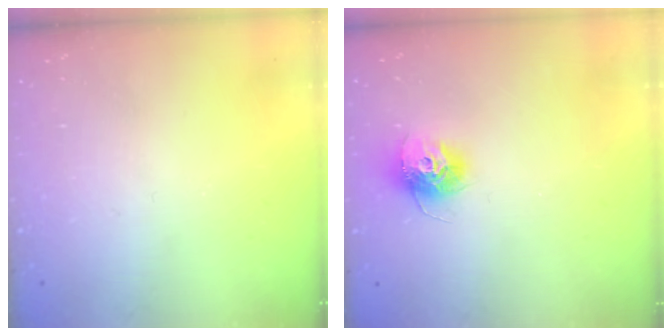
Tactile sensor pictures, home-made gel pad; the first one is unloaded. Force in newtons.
{"total": 11.5, "press": 11.4, "slide": 0.8}